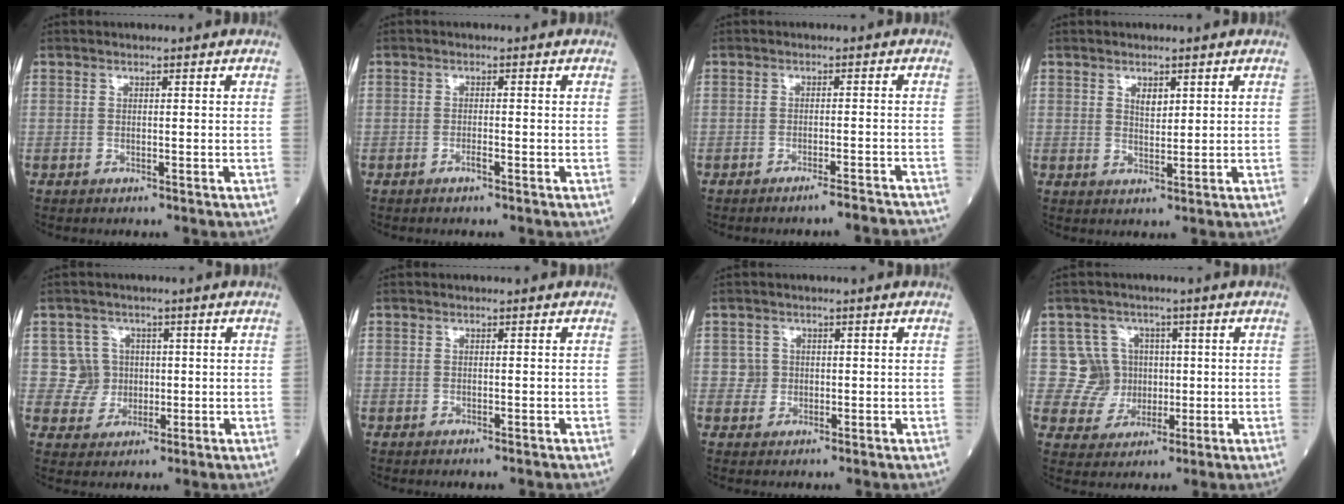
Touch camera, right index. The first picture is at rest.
{"total": 0.9, "force": [-0.6, 0.0, 0.6], "torque": [-0.015, 0.000, -0.011]}
{"total": 5.9, "force": [-5.5, 0.0, 2.2], "torque": [-0.016, -0.006, -0.075]}
{"total": 2.2, "force": [1.1, 1.1, 1.6], "torque": [-0.026, -0.001, 0.023]}
{"total": 4.6, "force": [0.5, 4.5, -0.2], "torque": [0.016, 0.013, 0.010]}
{"total": 1.2, "force": [-1.0, 0.0, 0.6], "torque": [-0.009, -0.002, -0.013]}
{"total": 1.7, "force": [-0.1, 1.7, -0.1], "torque": [0.010, 0.007, -0.005]}
{"total": 6.4, "force": [0.8, 6.3, -0.2], "torque": [0.011, 0.019, 0.019]}